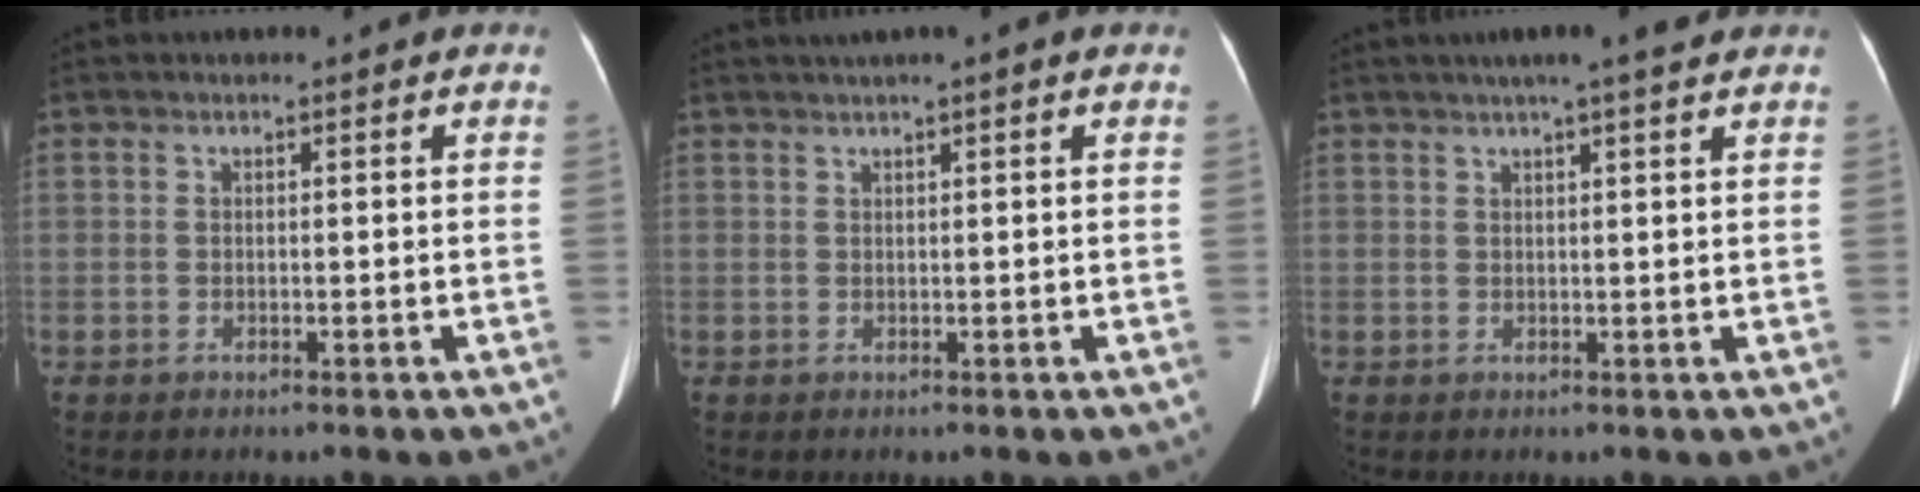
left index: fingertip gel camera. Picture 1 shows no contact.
{"total": 3.2, "force": [2.2, -0.2, 2.2], "torque": [-0.036, 0.025, 0.038]}
{"total": 7.2, "force": [5.8, 0.2, 4.3], "torque": [-0.061, 0.025, 0.073]}